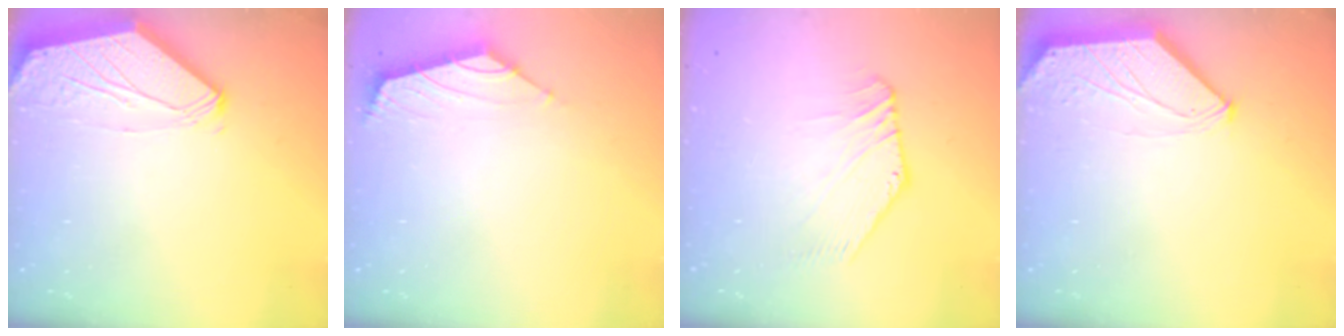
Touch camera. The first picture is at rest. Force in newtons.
{"total": 1.7, "press": 1.5, "slide": 0.7}
{"total": 2.9, "press": 2.9, "slide": 0.1}
{"total": 0.0}